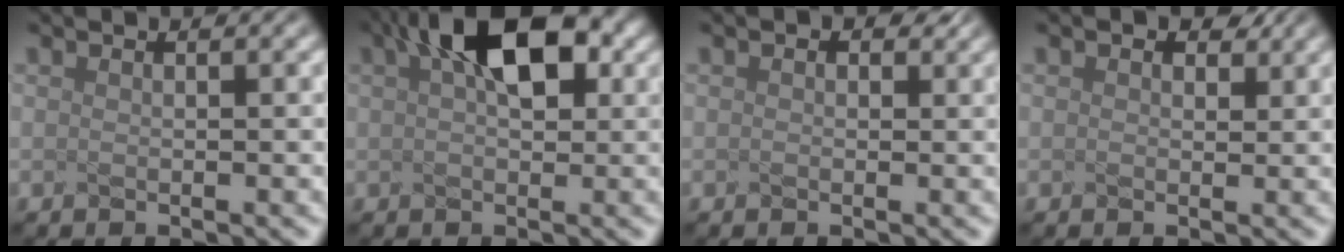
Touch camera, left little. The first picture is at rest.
{"total": 5.4, "force": [1.6, 2.3, 4.7], "torque": [-0.098, 0.012, 0.051]}
{"total": 0.0}
{"total": 0.7, "force": [0.2, -0.5, -0.4], "torque": [-0.015, -0.015, 0.026]}